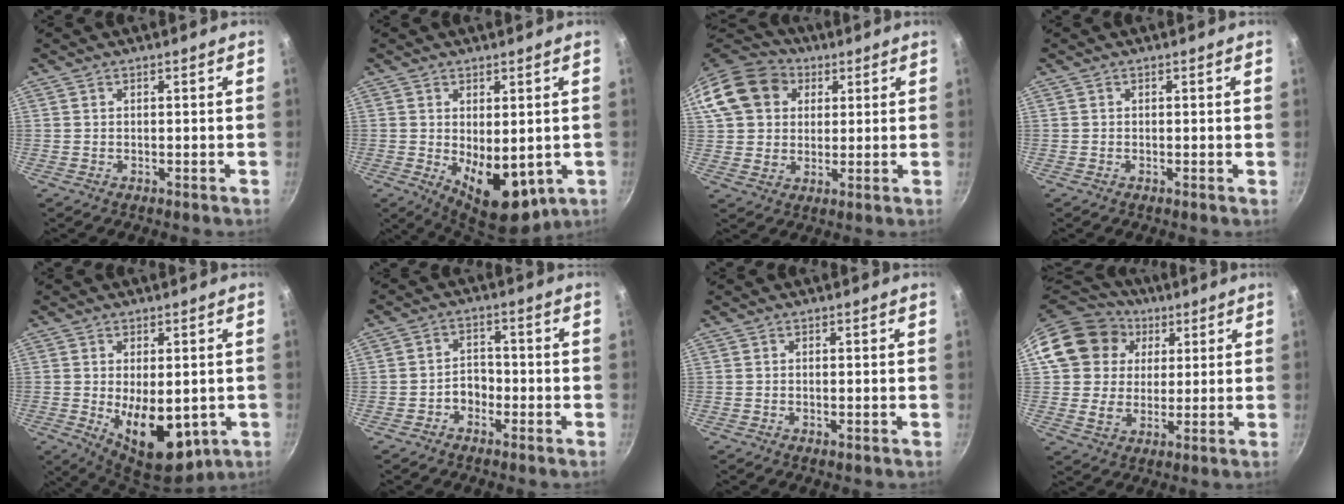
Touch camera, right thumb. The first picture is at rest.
{"total": 11.0, "force": [-0.9, 6.2, 9.1], "torque": [-0.109, -0.023, 0.005]}
{"total": 17.6, "force": [5.6, 14.2, 8.9], "torque": [-0.174, 0.026, 0.091]}
{"total": 0.0}
{"total": 13.7, "force": [-2.1, 7.5, 11.3], "torque": [-0.142, -0.017, -0.011]}
{"total": 4.0, "force": [-2.0, 3.0, 1.9], "torque": [-0.006, 0.027, -0.037]}
{"total": 0.7, "force": [-0.2, 0.2, 0.6], "torque": [-0.011, 0.000, -0.004]}
{"total": 16.6, "force": [5.2, 14.2, 6.7], "torque": [-0.109, 0.016, 0.087]}